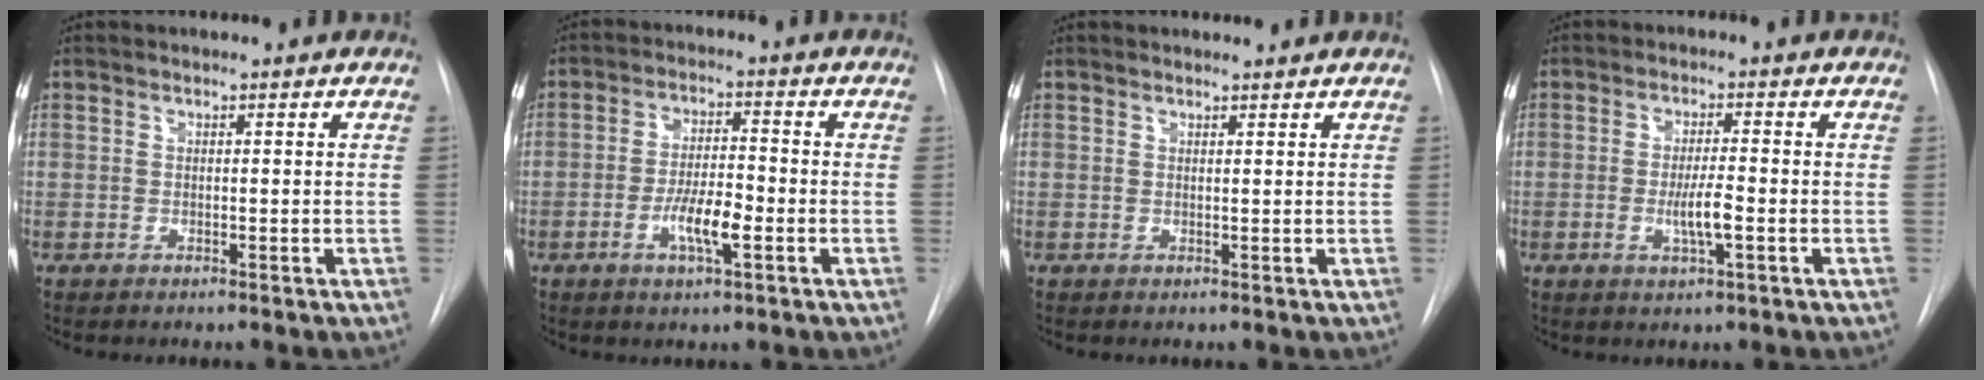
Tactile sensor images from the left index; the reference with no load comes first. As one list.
[{"total": 6.4, "force": [-2.7, 1.2, 5.7], "torque": [-0.107, -0.004, -0.045]}, {"total": 0.9, "force": [0.9, 0.0, 0.0], "torque": [-0.006, -0.001, 0.016]}, {"total": 4.5, "force": [-1.5, 0.3, 4.2], "torque": [-0.079, -0.008, -0.024]}]